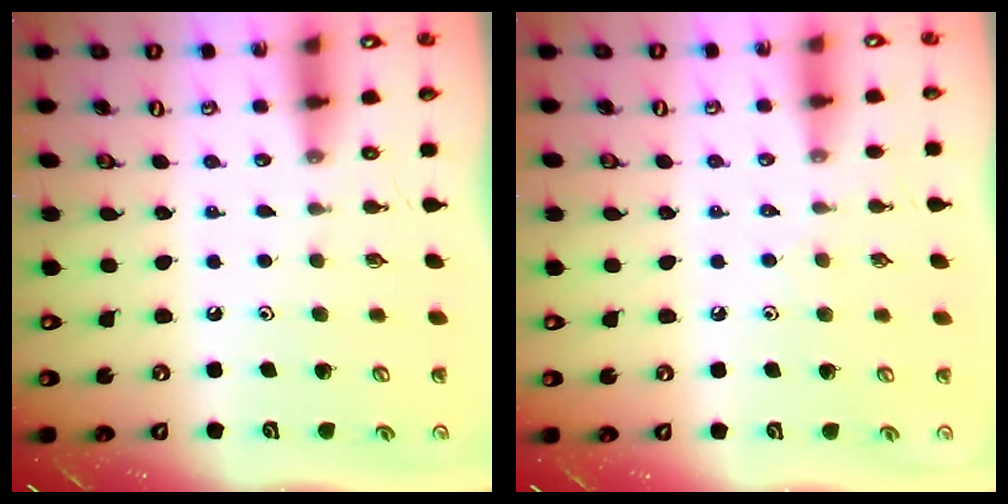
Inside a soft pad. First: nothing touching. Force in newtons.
{"total": 2.4, "press": 2.4, "slide": 0.5}